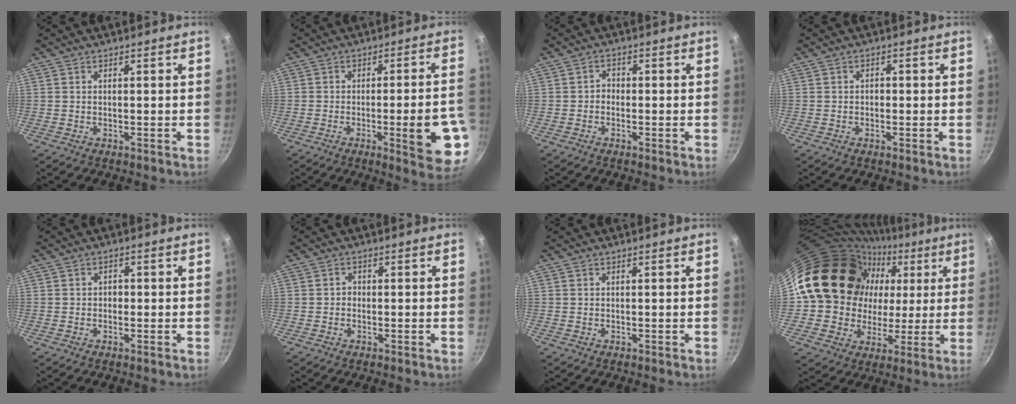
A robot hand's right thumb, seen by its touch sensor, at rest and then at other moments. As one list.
[{"total": 13.2, "force": [-3.7, 2.9, 12.3], "torque": [-0.140, 0.014, -0.044]}, {"total": 1.7, "force": [-0.7, 1.4, 0.6], "torque": [-0.001, 0.011, -0.016]}, {"total": 1.0, "force": [-0.3, 0.8, 0.5], "torque": [-0.005, 0.004, -0.006]}, {"total": 1.3, "force": [-0.3, 1.1, 0.6], "torque": [-0.004, 0.004, -0.006]}, {"total": 1.0, "force": [-0.4, 0.9, 0.3], "torque": [-0.001, 0.003, -0.009]}, {"total": 0.0}, {"total": 22.5, "force": [4.4, 19.4, 10.4], "torque": [-0.154, 0.034, 0.082]}]